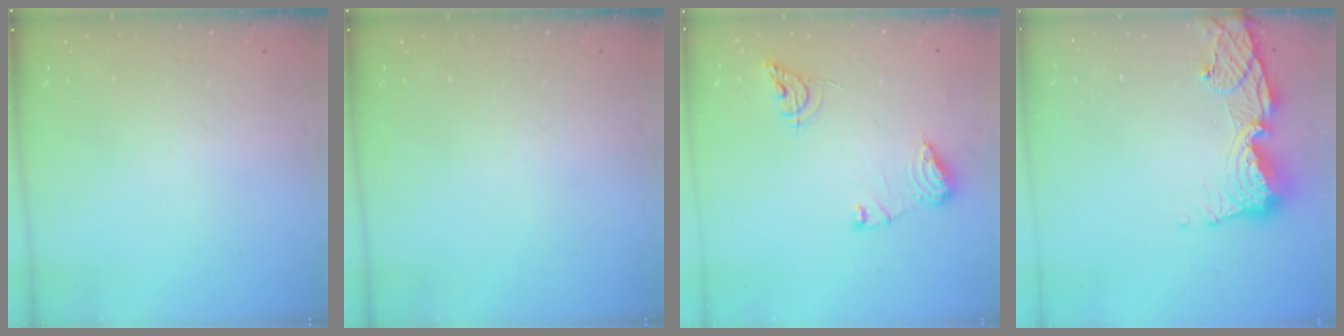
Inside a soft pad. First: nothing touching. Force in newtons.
{"total": 0.0}
{"total": 10.2, "press": 10.2, "slide": 0.6}
{"total": 13.3, "press": 13.2, "slide": 1.6}